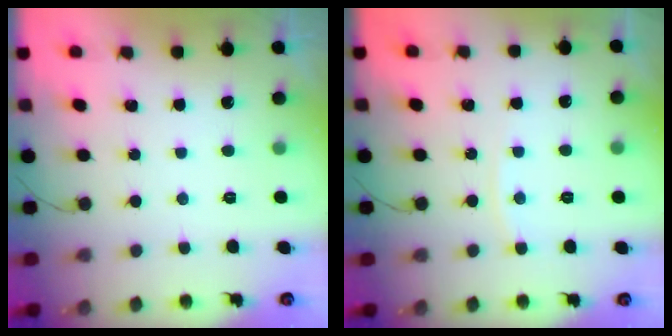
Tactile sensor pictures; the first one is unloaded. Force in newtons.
{"total": 4.9, "press": 4.8, "slide": 0.7}